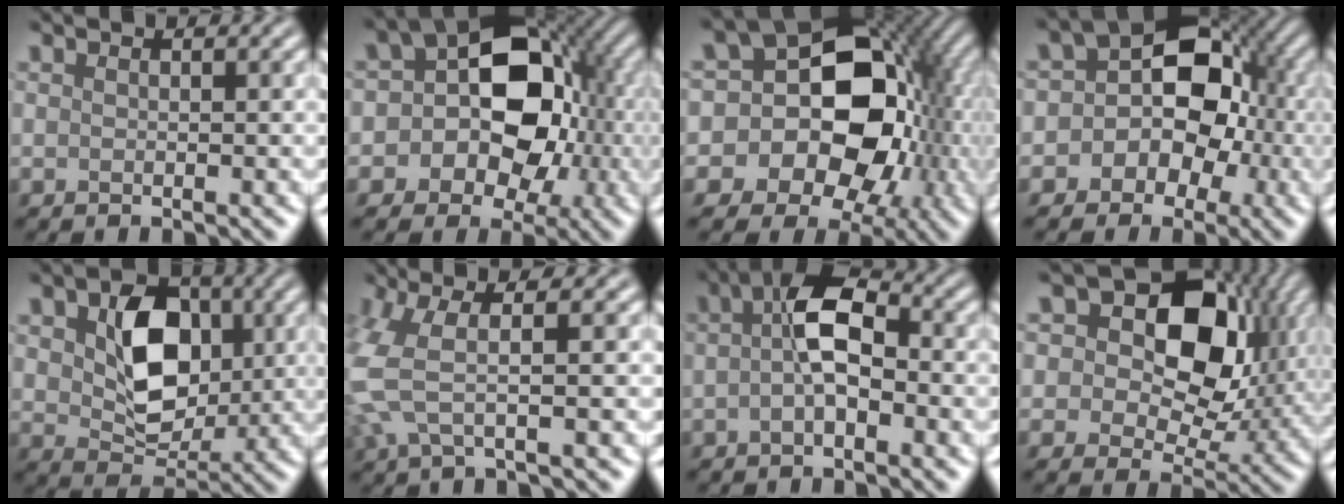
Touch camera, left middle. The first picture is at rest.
{"total": 10.9, "force": [-0.3, 8.5, 6.9], "torque": [-0.054, 0.016, -0.019]}
{"total": 14.6, "force": [-0.6, 11.5, 8.9], "torque": [-0.102, -0.002, -0.022]}
{"total": 7.6, "force": [-0.6, 6.3, 4.2], "torque": [-0.001, 0.028, -0.032]}
{"total": 6.4, "force": [1.3, 4.6, 4.4], "torque": [-0.094, 0.002, 0.037]}
{"total": 3.8, "force": [0.1, 0.7, 3.7], "torque": [-0.119, 0.001, 0.010]}
{"total": 3.9, "force": [0.0, 1.5, 3.6], "torque": [-0.078, 0.020, -0.001]}
{"total": 10.8, "force": [3.3, 7.3, 7.3], "torque": [-0.105, 0.009, 0.049]}